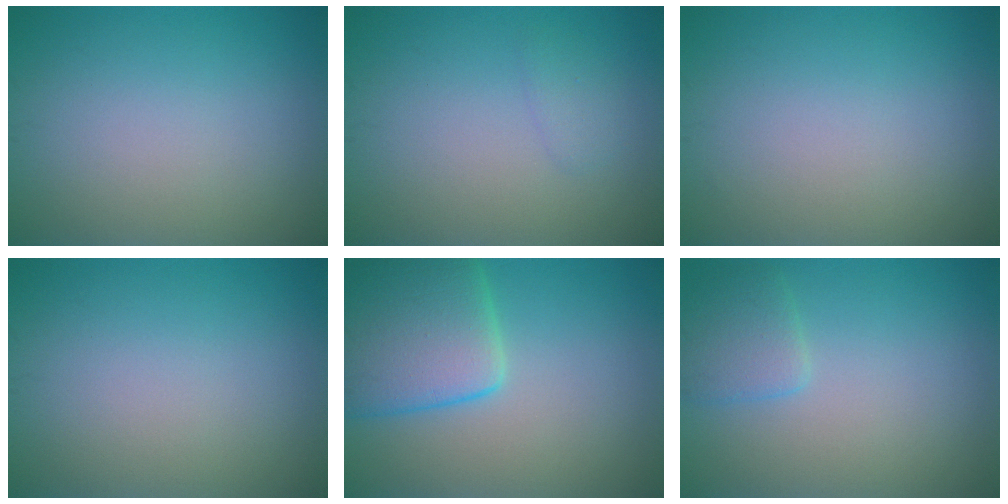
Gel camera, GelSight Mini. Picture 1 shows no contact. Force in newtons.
{"total": 1.0, "press": 1.0, "slide": 0.1}
{"total": 0.0}
{"total": 0.0}
{"total": 7.8, "press": 7.8, "slide": 0.5}
{"total": 2.2, "press": 2.2, "slide": 0.1}